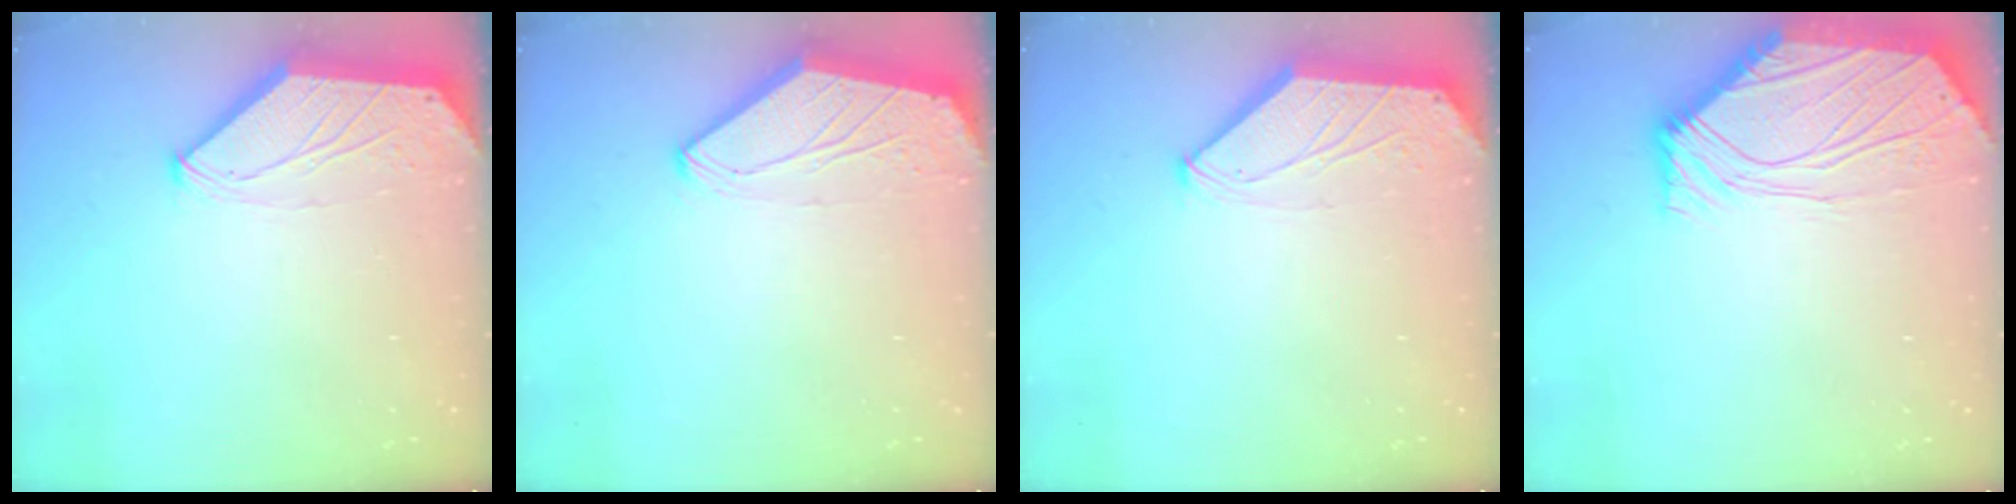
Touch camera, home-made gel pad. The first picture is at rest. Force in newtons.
{"total": 0.0}
{"total": 0.5, "press": 0.5, "slide": 0.3}
{"total": 10.5, "press": 10.4, "slide": 1.4}